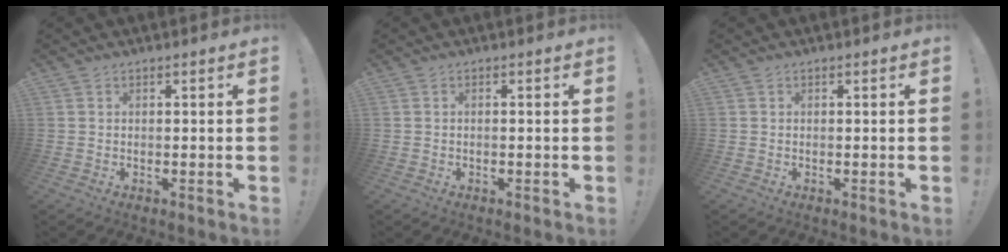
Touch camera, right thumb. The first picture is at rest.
{"total": 0.5, "force": [-0.3, -0.1, 0.4], "torque": [-0.008, -0.002, -0.005]}
{"total": 0.0}